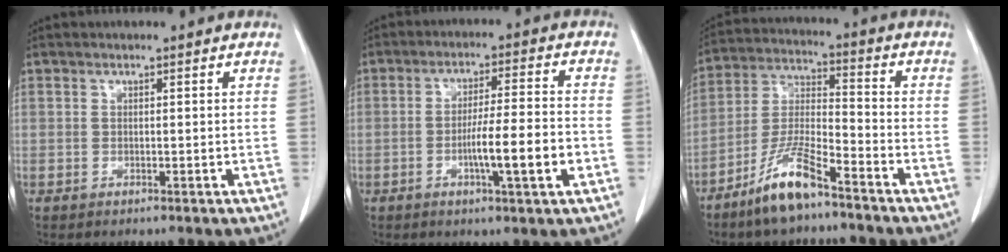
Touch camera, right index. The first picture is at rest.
{"total": 8.8, "force": [-2.7, 0.1, 8.4], "torque": [-0.133, 0.001, -0.044]}
{"total": 10.4, "force": [-7.4, 1.6, 7.1], "torque": [-0.154, -0.018, -0.147]}